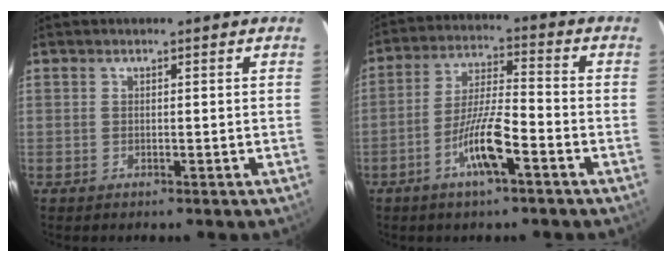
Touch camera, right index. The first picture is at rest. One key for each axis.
{"total": 9.3, "fx": -4.3, "fy": 1.2, "fz": 8.1, "tx": -0.158, "ty": 0.001, "tz": -0.081}